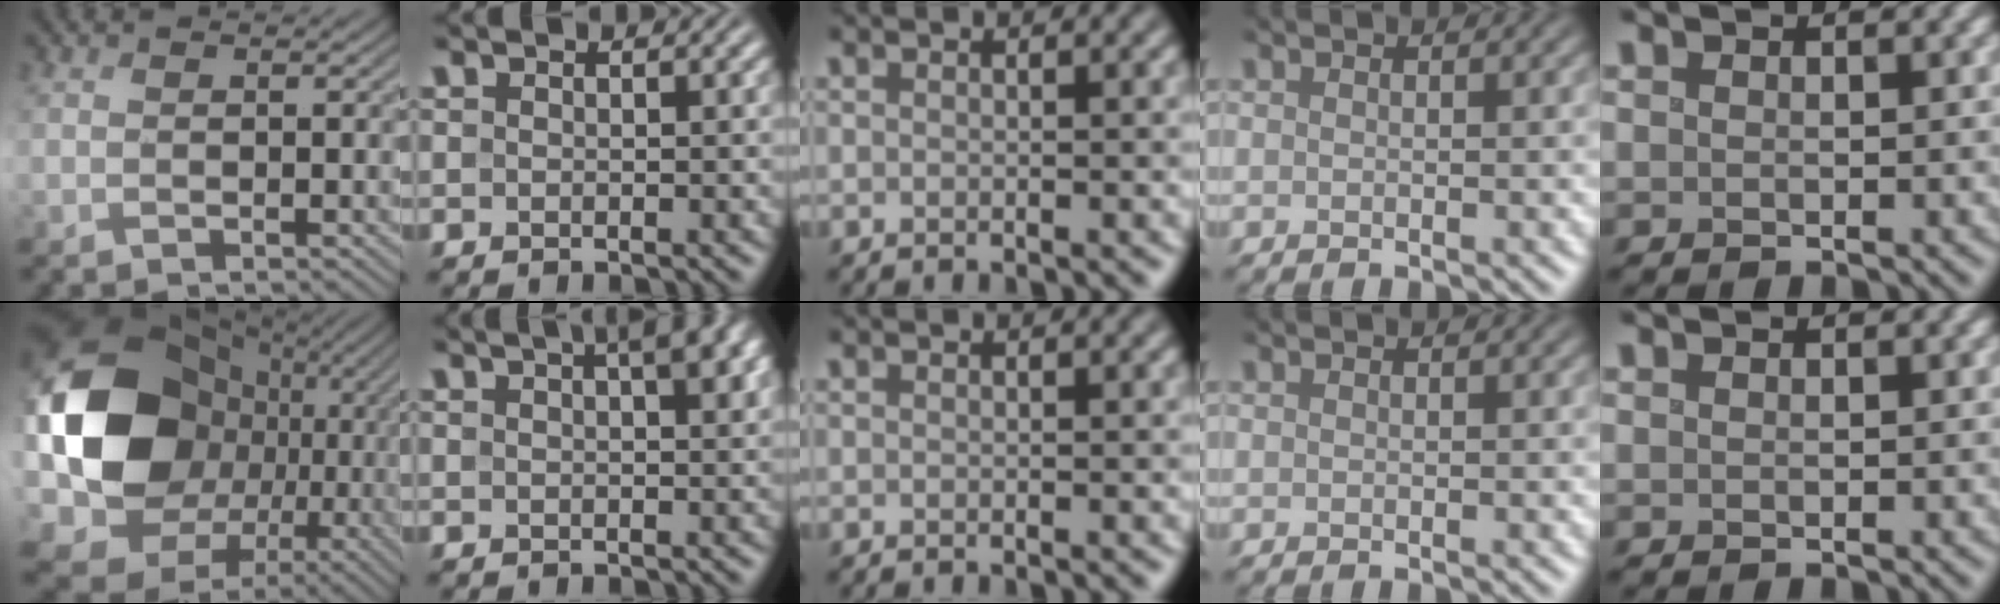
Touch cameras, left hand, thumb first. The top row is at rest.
{"thumb": {"total": 21.2, "force": [0.1, 17.6, 11.8], "torque": [-0.293, -0.036, 0.025]}, "index": {"total": 5.6, "force": [2.9, 1.9, 4.4], "torque": [-0.039, 0.023, 0.026]}}